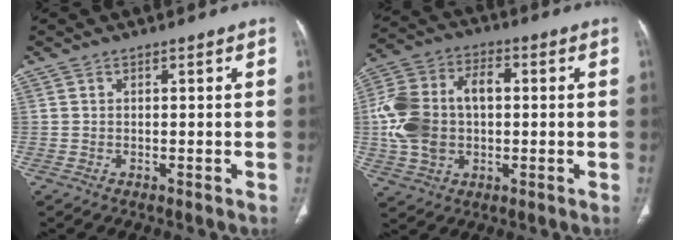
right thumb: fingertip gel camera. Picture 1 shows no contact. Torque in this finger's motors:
{"motor_torque": [2.14, 1.94, 1.73, 0.00, 0.20]}